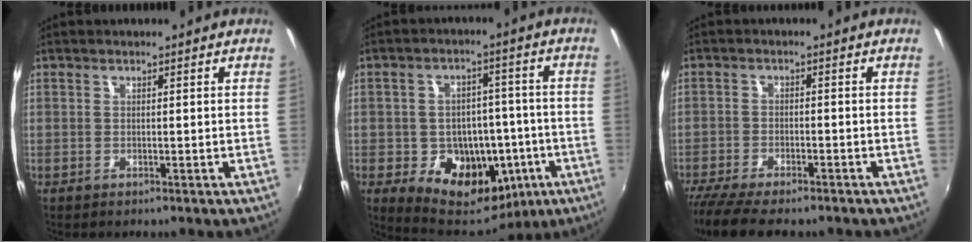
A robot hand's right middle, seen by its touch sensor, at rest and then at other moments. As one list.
[{"total": 15.3, "force": [-5.0, 11.9, 8.2], "torque": [-0.156, 0.017, -0.052]}, {"total": 10.9, "force": [-9.1, 2.1, 5.6], "torque": [-0.129, -0.044, -0.157]}]